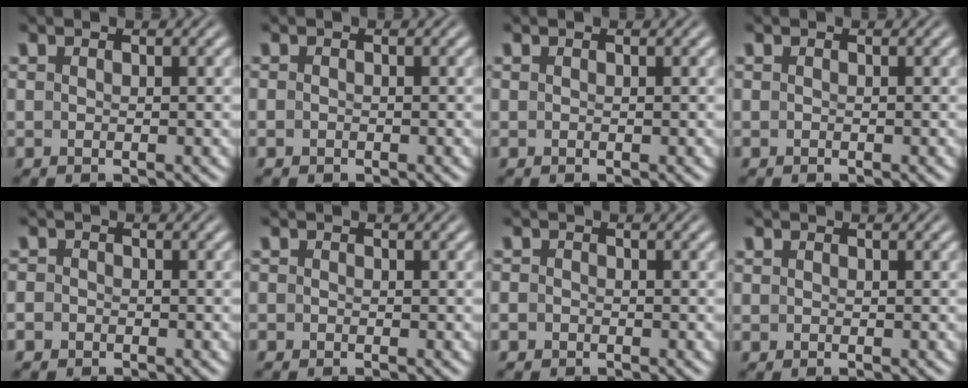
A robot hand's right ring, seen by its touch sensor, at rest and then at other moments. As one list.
[{"total": 0.7, "force": [-0.6, 0.4, 0.2], "torque": [-0.011, -0.011, -0.005]}, {"total": 0.0}, {"total": 0.0}, {"total": 2.3, "force": [-1.4, 1.8, 0.1], "torque": [-0.015, -0.015, -0.023]}, {"total": 0.9, "force": [-0.7, 0.7, 0.0], "torque": [-0.007, -0.006, -0.011]}, {"total": 1.7, "force": [-1.1, 1.3, 0.1], "torque": [-0.015, -0.013, -0.017]}, {"total": 0.0}]